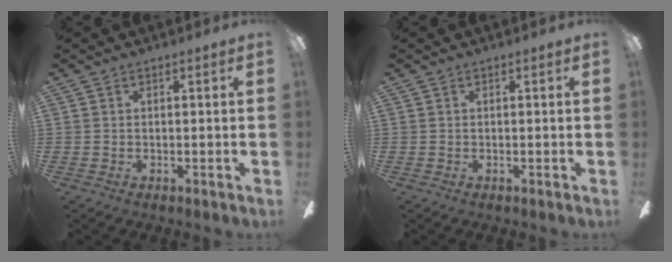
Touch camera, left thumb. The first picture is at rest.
{"total": 0.0}